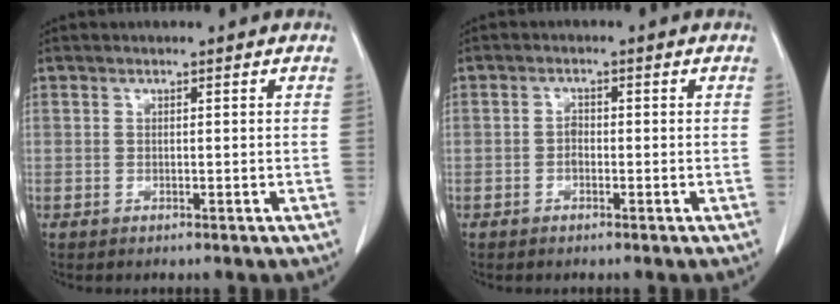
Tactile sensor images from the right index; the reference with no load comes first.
{"total": 1.4, "force": [-0.5, 0.8, 1.0], "torque": [-0.015, 0.005, -0.011]}